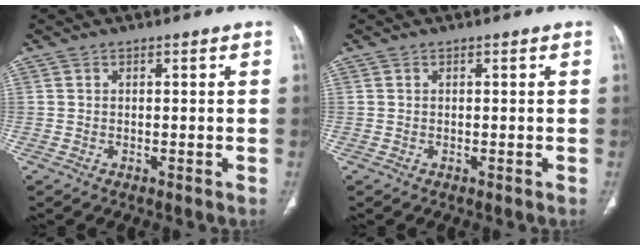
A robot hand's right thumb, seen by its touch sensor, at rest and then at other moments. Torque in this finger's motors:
{"motor_torque": [0.00, 0.00, -0.01, 0.00, 0.00]}